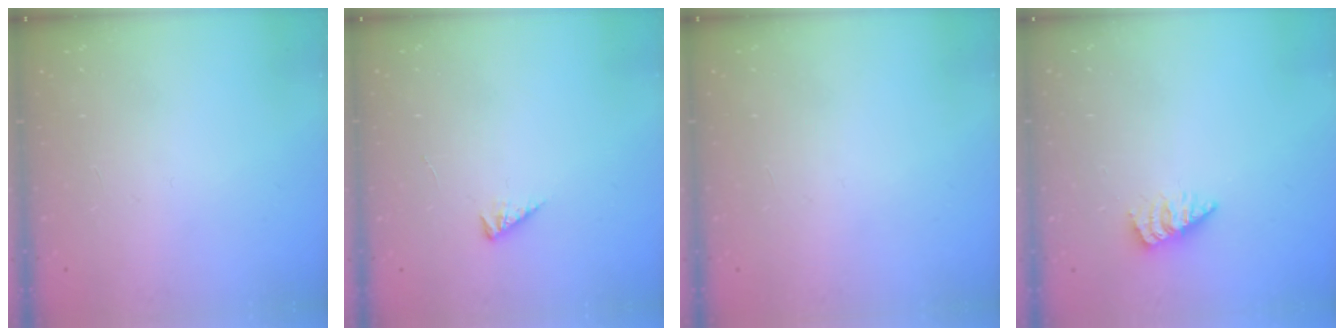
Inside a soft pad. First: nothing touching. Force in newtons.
{"total": 2.1, "press": 2.0, "slide": 0.5}
{"total": 0.0}
{"total": 2.3, "press": 2.3, "slide": 0.3}